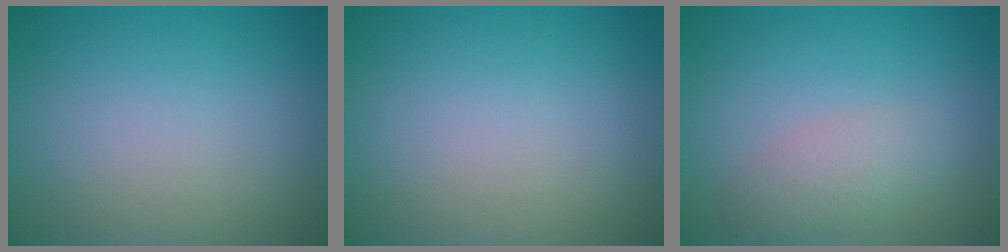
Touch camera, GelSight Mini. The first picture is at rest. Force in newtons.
{"total": 0.0}
{"total": 2.5, "press": 2.5, "slide": 0.1}